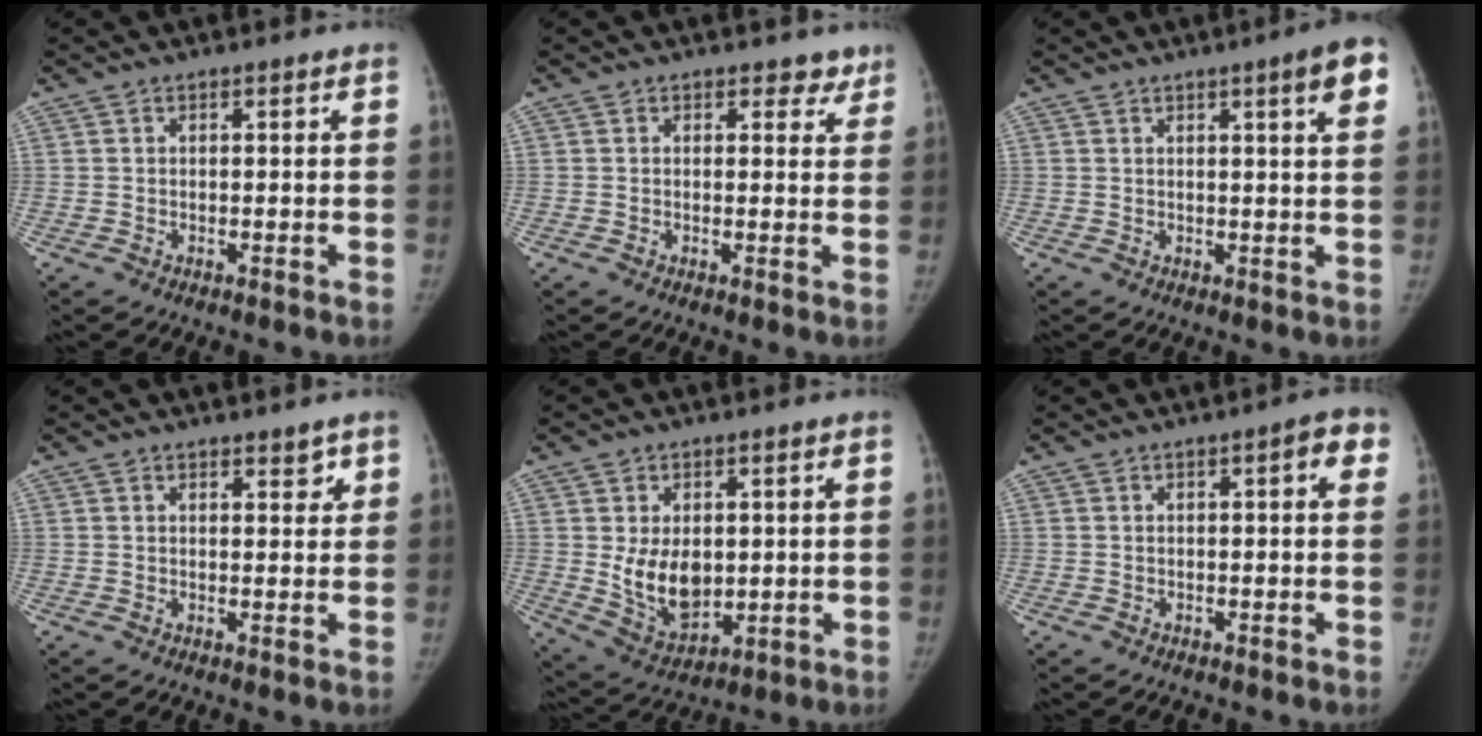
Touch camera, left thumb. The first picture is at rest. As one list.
[{"total": 2.6, "force": [2.0, 1.6, 0.3], "torque": [0.030, -0.010, 0.015]}, {"total": 6.1, "force": [2.8, 0.5, 5.4], "torque": [-0.066, -0.008, 0.034]}, {"total": 2.4, "force": [1.7, 1.1, 1.1], "torque": [0.003, -0.010, 0.024]}, {"total": 10.2, "force": [0.7, 6.8, 7.5], "torque": [-0.098, -0.020, 0.033]}, {"total": 3.7, "force": [1.0, 1.0, 3.3], "torque": [-0.028, 0.005, 0.005]}]